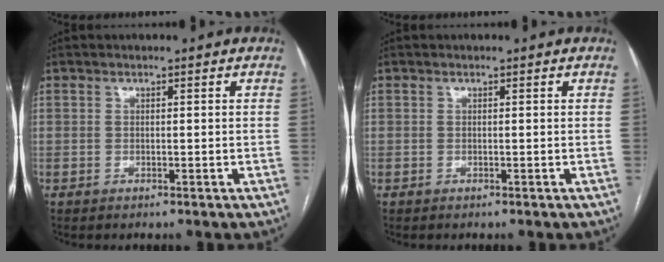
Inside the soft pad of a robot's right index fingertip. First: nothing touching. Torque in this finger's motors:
{"motor_torque": [0.00, 0.00, 0.00, 0.00]}